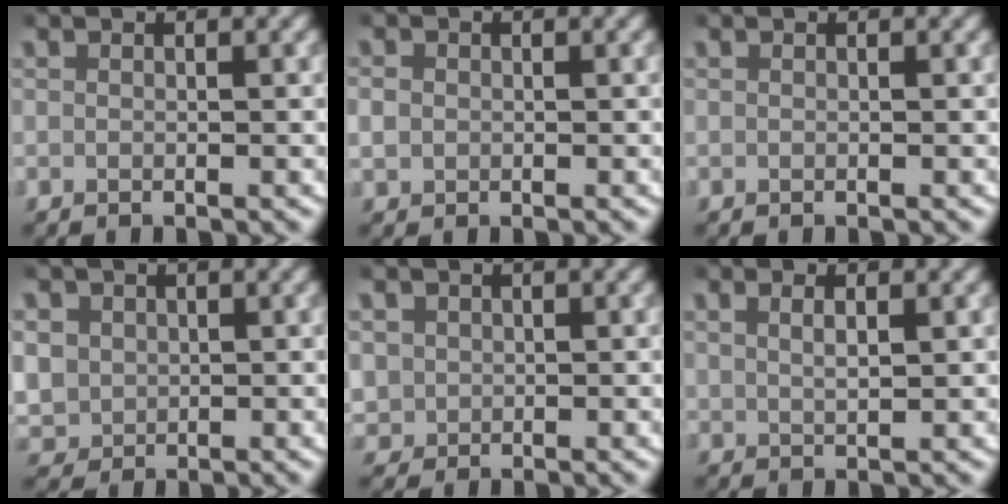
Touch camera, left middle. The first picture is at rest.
{"total": 2.0, "force": [0.0, 1.9, 0.7], "torque": [-0.023, -0.002, -0.001]}
{"total": 0.0}
{"total": 5.3, "force": [0.6, 4.9, 1.9], "torque": [-0.059, -0.015, 0.018]}
{"total": 3.1, "force": [0.5, 2.9, 0.8], "torque": [-0.032, -0.011, 0.016]}
{"total": 1.5, "force": [1.0, 0.4, 1.0], "torque": [-0.015, -0.002, 0.024]}